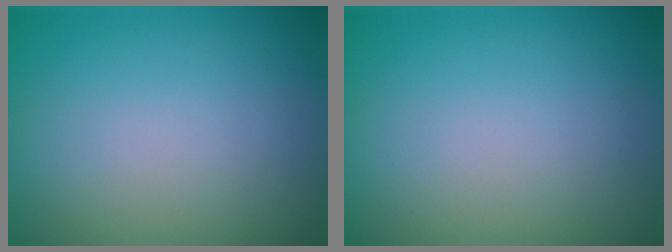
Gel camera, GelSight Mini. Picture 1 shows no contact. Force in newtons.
{"total": 0.0}